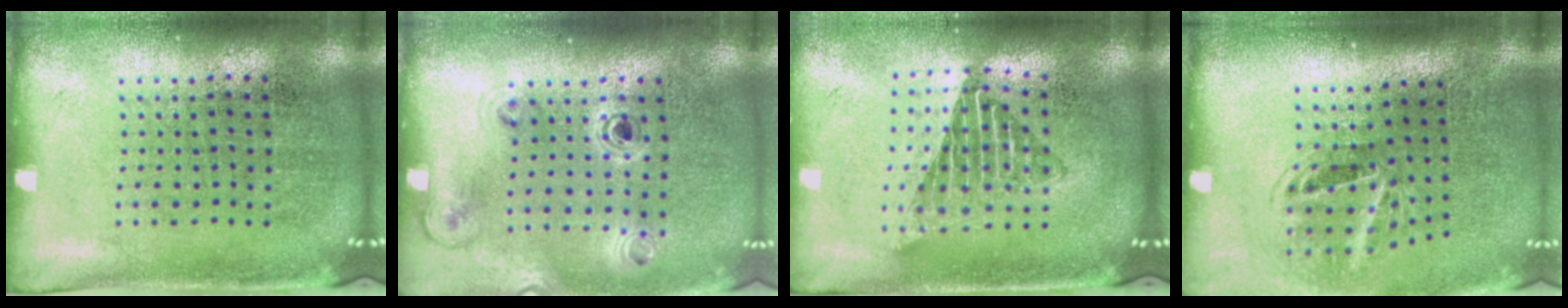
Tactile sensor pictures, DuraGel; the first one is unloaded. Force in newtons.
{"total": 1.1, "press": 1.1, "slide": 0.2}
{"total": 1.7, "press": 1.4, "slide": 1.0}
{"total": 2.0, "press": 1.3, "slide": 1.6}